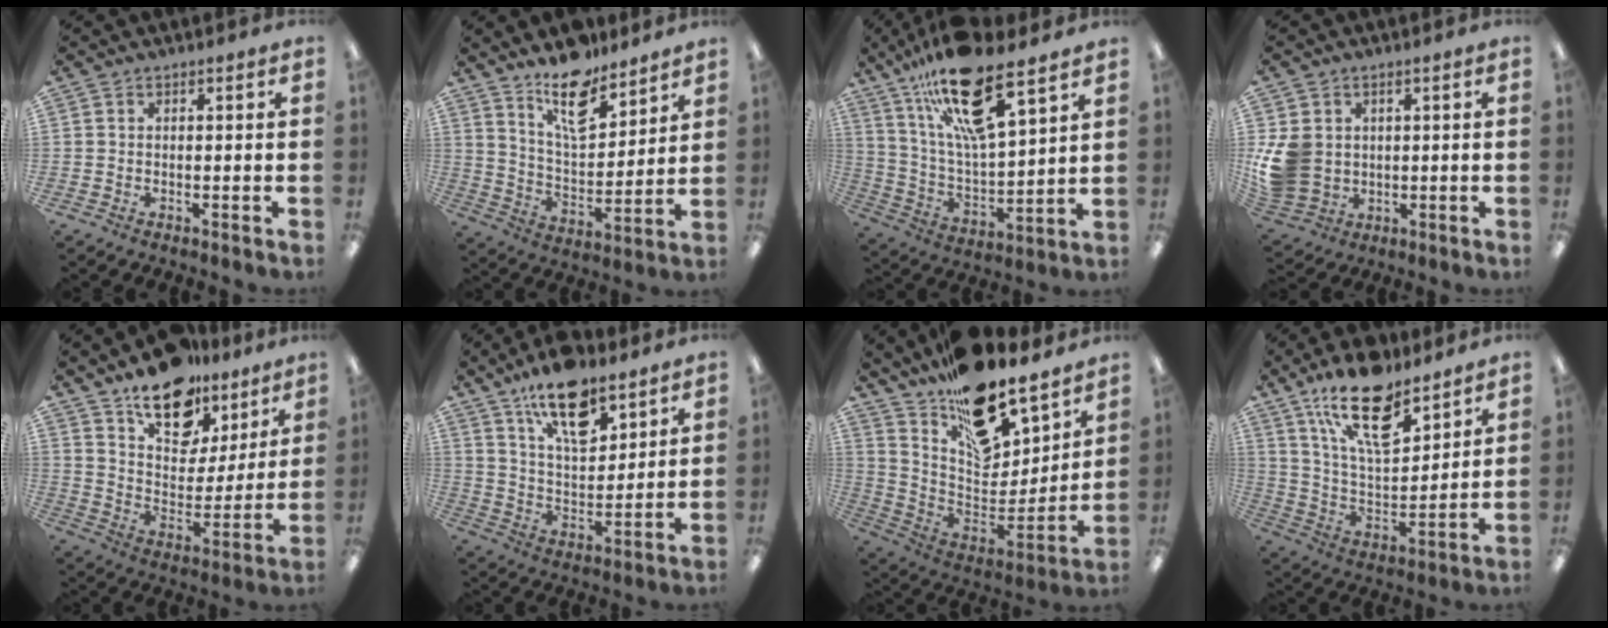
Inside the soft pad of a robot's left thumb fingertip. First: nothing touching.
{"total": 14.0, "force": [10.8, 5.3, 7.2], "torque": [-0.115, -0.066, 0.189]}
{"total": 20.6, "force": [13.9, 6.0, 13.9], "torque": [-0.245, -0.072, 0.233]}
{"total": 9.8, "force": [1.0, 8.6, 4.8], "torque": [-0.113, 0.008, 0.025]}
{"total": 15.2, "force": [10.9, 8.2, 6.7], "torque": [-0.098, -0.067, 0.196]}
{"total": 15.3, "force": [10.5, 6.6, 8.9], "torque": [-0.142, -0.052, 0.182]}
{"total": 19.2, "force": [15.4, 7.9, 8.4], "torque": [-0.131, -0.117, 0.271]}
{"total": 19.5, "force": [13.1, 7.8, 12.0], "torque": [-0.212, -0.064, 0.228]}